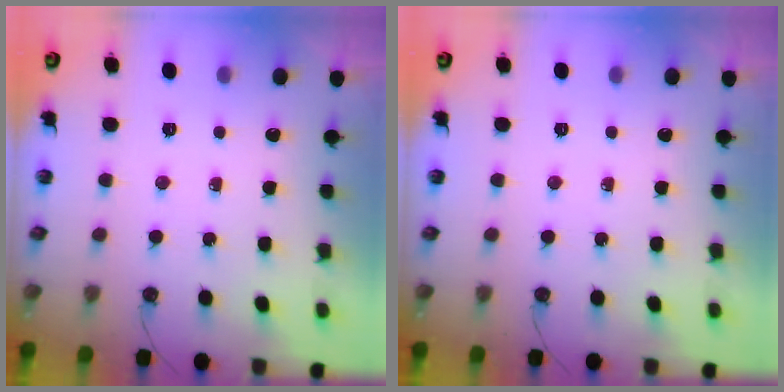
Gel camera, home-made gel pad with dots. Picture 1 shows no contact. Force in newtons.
{"total": 0.0}